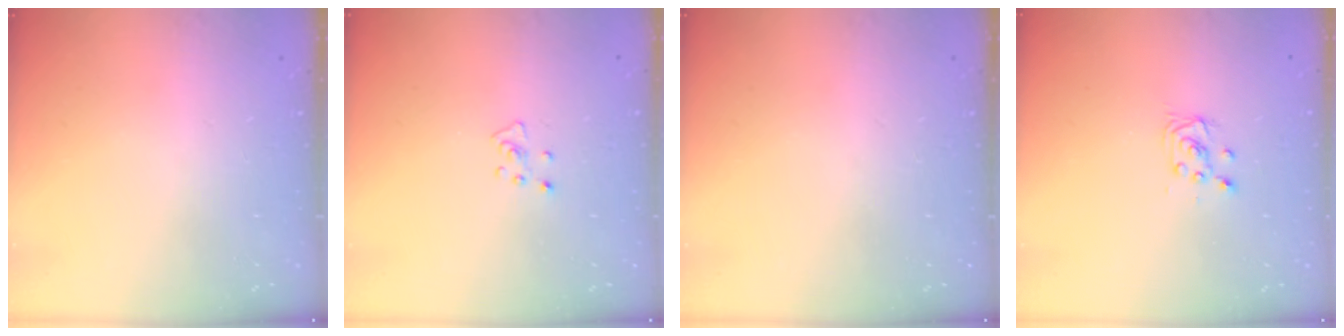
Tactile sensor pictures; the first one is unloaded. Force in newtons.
{"total": 4.1, "press": 4.0, "slide": 0.5}
{"total": 0.0}
{"total": 3.8, "press": 3.8, "slide": 0.3}